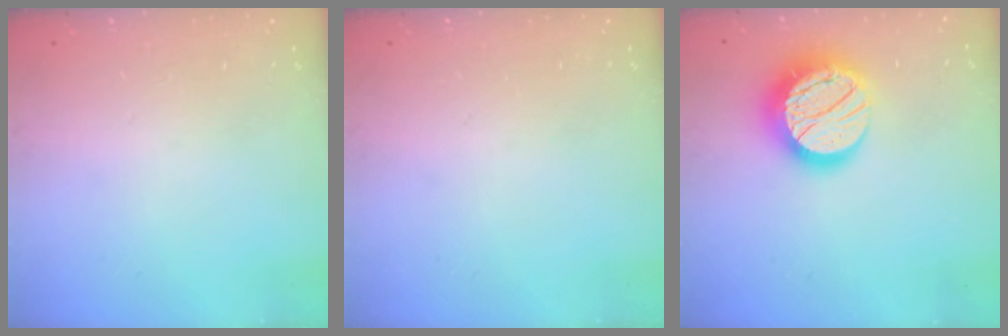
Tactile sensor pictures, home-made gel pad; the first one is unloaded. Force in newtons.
{"total": 0.0}
{"total": 17.3, "press": 17.3, "slide": 1.1}